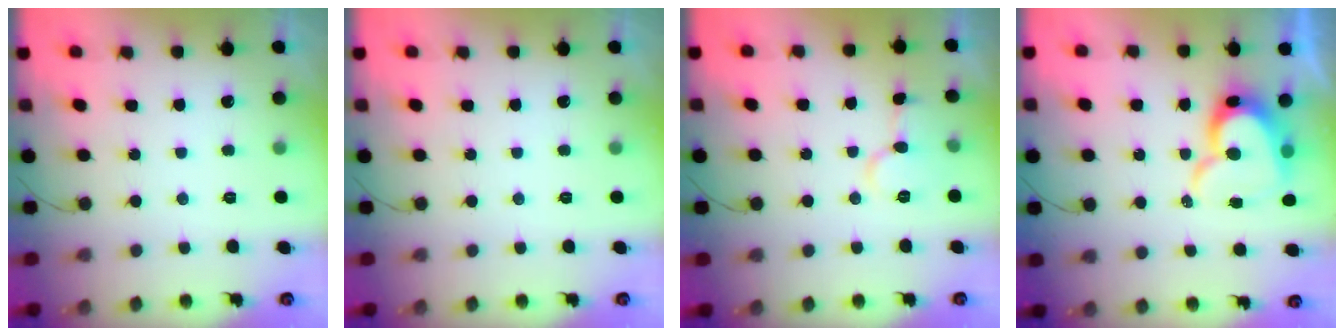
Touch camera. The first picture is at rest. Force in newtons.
{"total": 0.0}
{"total": 7.7, "press": 7.7, "slide": 0.2}
{"total": 13.7, "press": 13.6, "slide": 1.3}